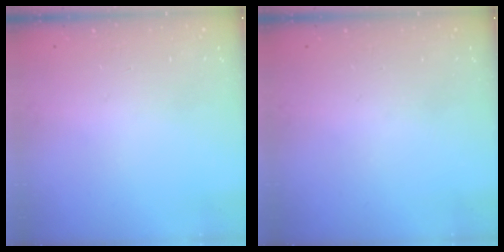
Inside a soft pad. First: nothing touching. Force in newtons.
{"total": 0.0}